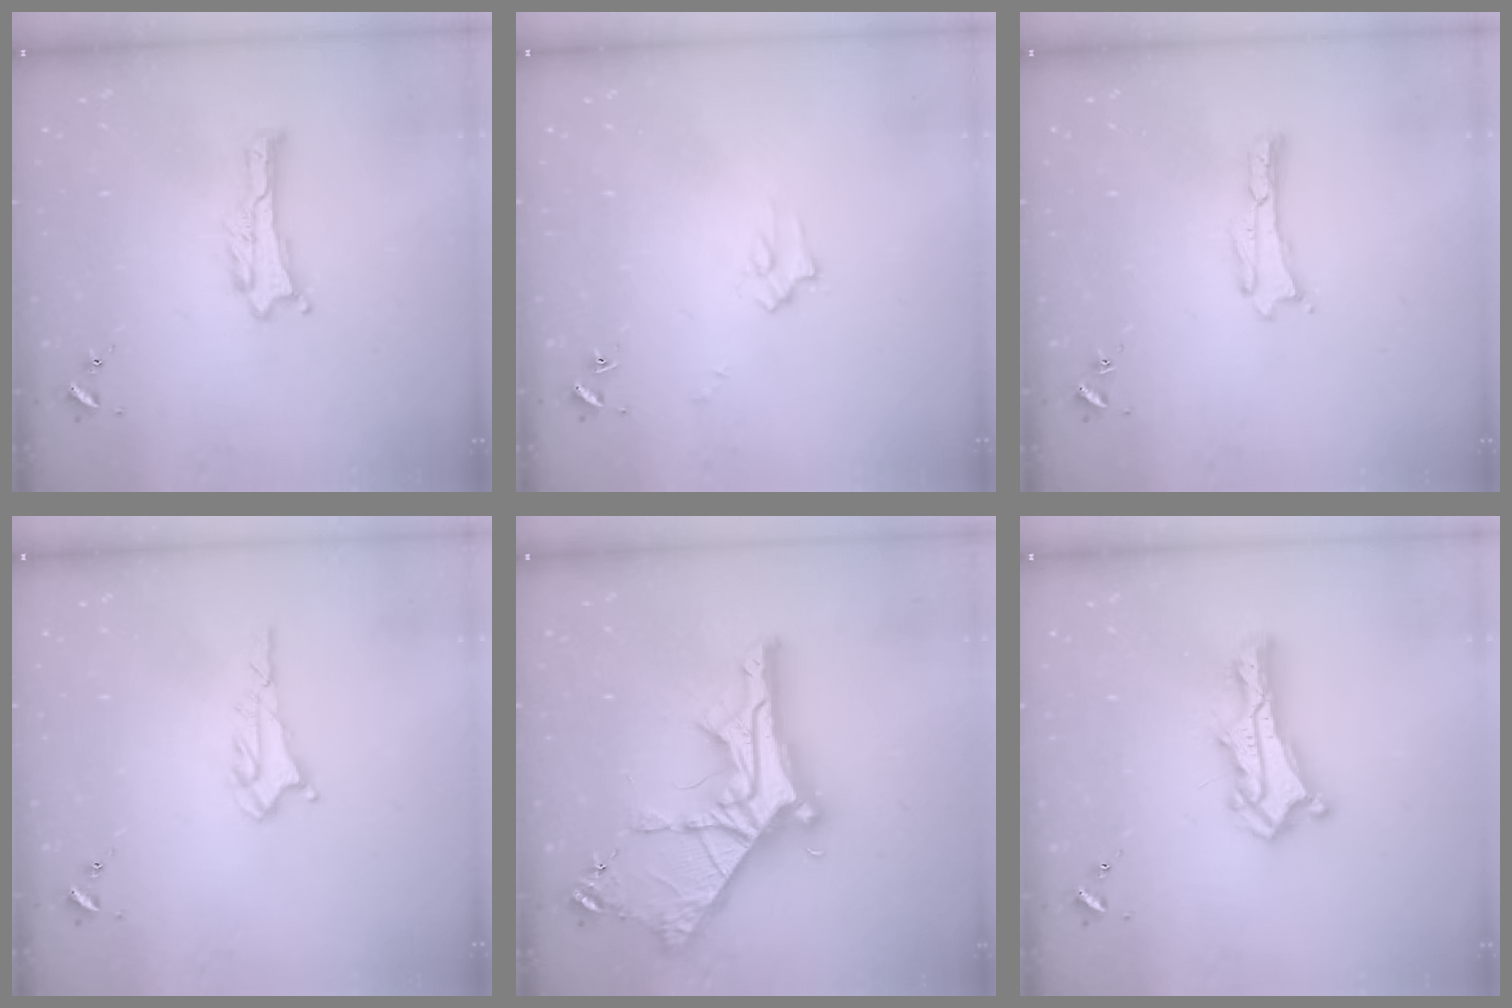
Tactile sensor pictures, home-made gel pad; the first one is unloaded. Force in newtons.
{"total": 2.2, "press": 2.2, "slide": 0.2}
{"total": 0.0}
{"total": 1.6, "press": 1.6, "slide": 0.1}
{"total": 12.0, "press": 12.0, "slide": 1.3}
{"total": 6.7, "press": 6.7, "slide": 0.5}